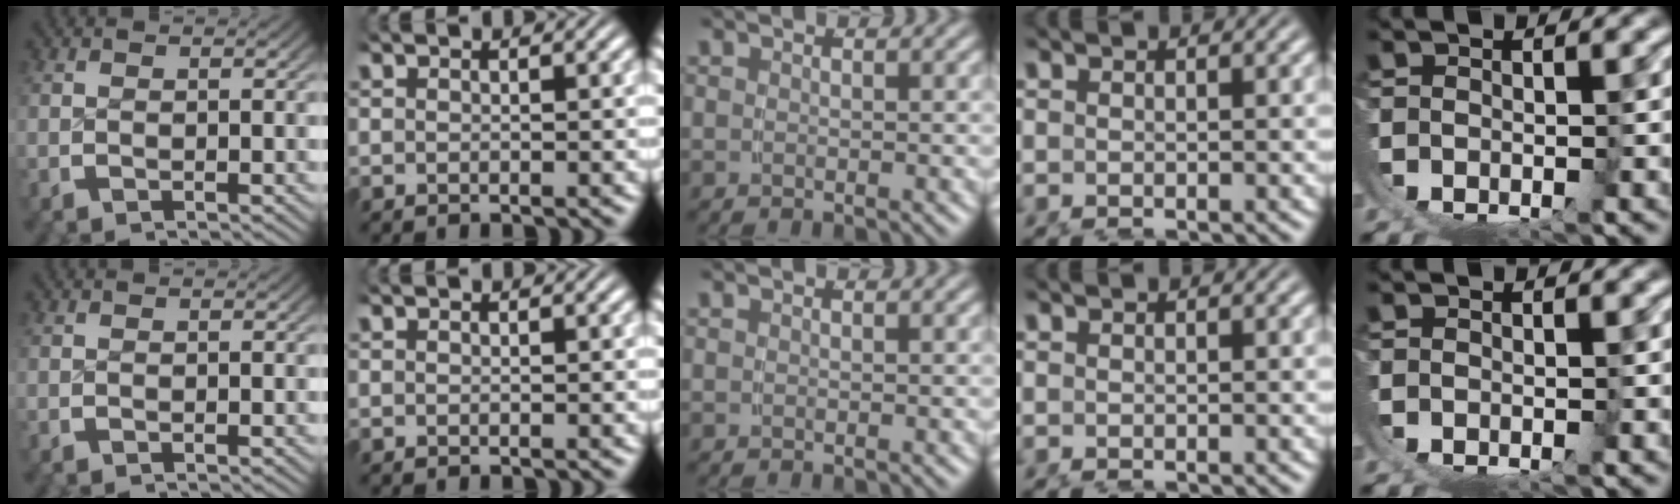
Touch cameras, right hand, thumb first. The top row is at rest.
{}